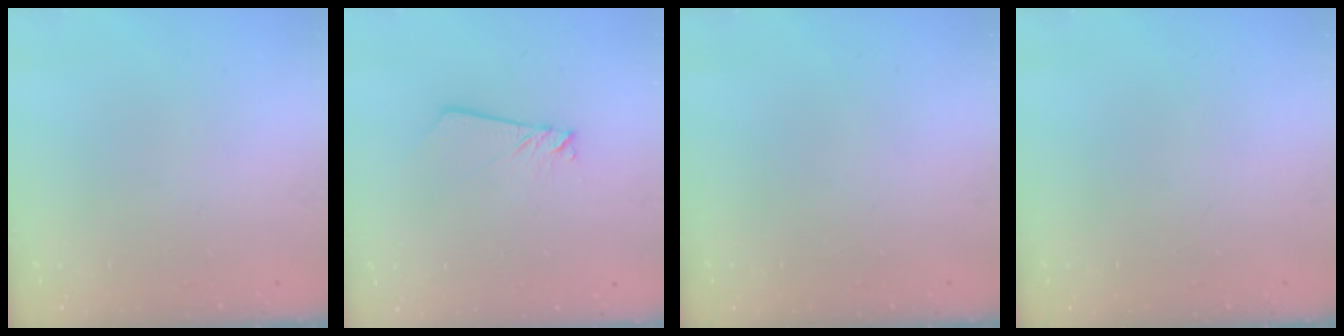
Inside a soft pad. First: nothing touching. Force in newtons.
{"total": 2.4, "press": 2.4, "slide": 0.2}
{"total": 0.0}
{"total": 0.0}